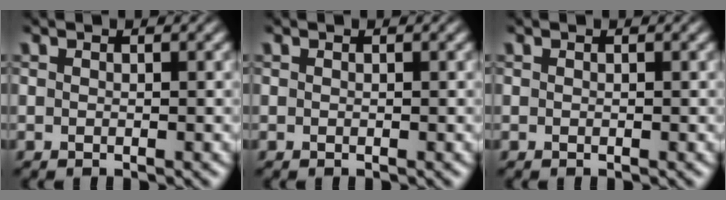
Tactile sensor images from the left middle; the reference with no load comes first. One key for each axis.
{"total": 0.0}
{"total": 0.0}